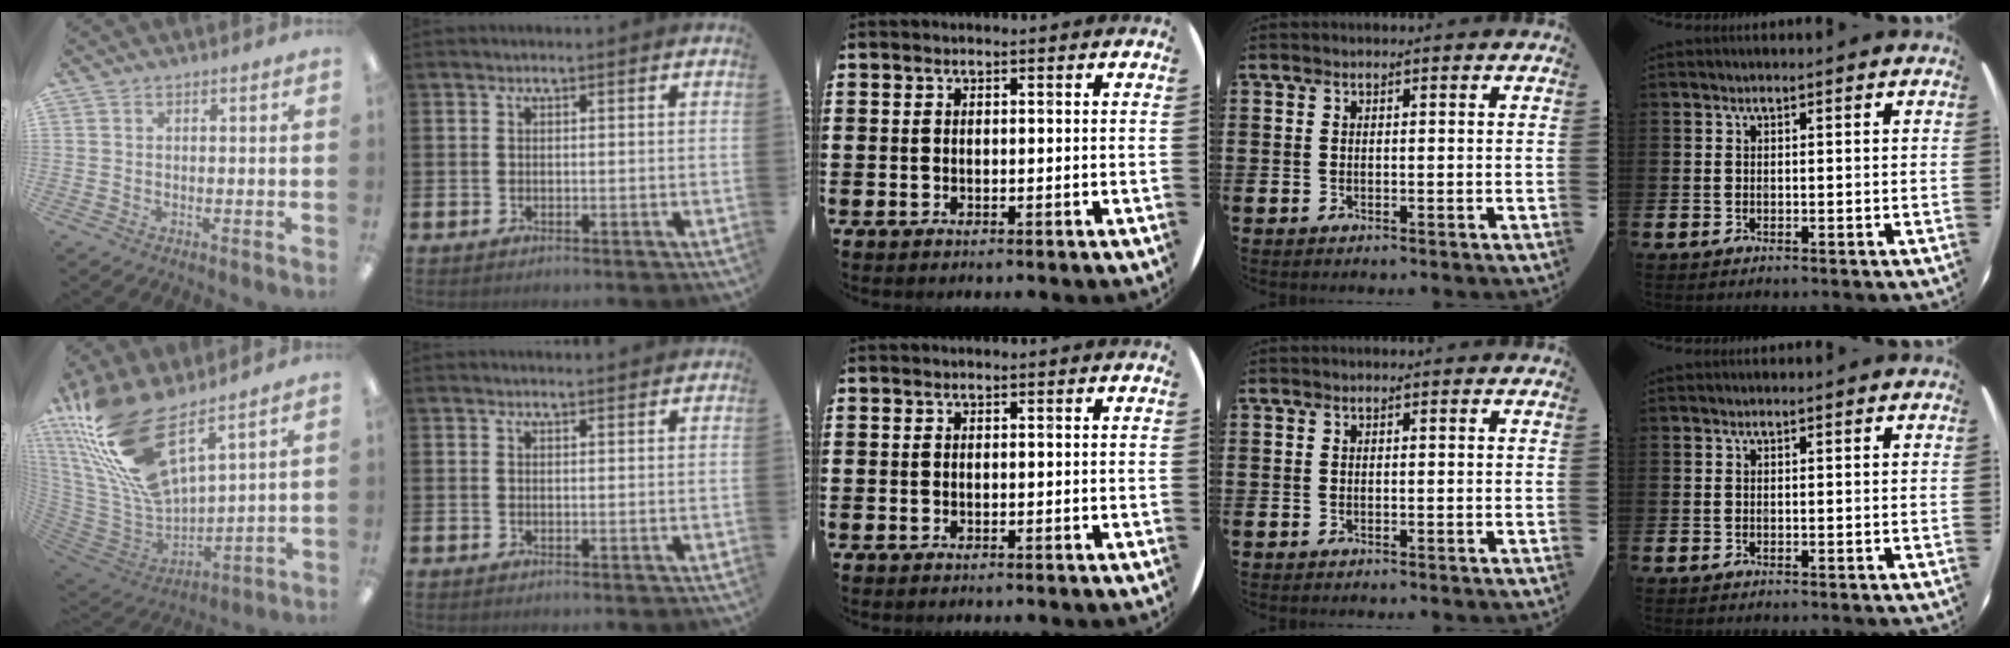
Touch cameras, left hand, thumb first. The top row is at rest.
{"thumb": {"total": 22.5, "force": [14.9, 8.5, 14.7], "torque": [-0.324, -0.094, 0.266]}, "index": {"total": 0.5, "force": [0.5, -0.1, 0.0], "torque": [0.011, -0.003, 0.008]}}